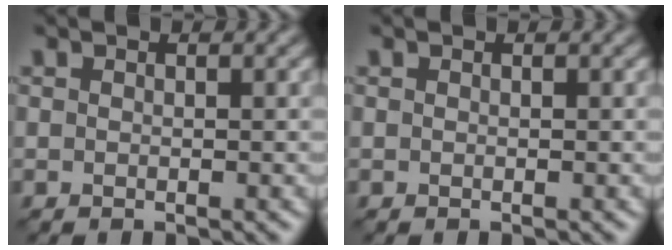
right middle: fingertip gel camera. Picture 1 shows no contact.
{"total": 0.0}